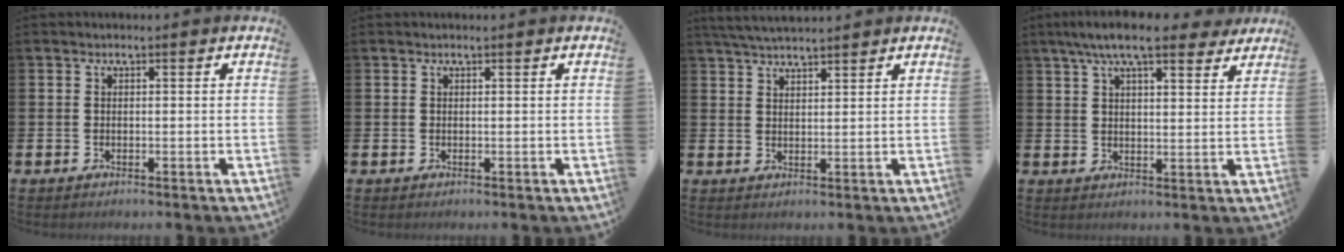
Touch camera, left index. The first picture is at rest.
{"total": 0.0}
{"total": 3.8, "force": [3.7, 0.3, 1.0], "torque": [-0.030, -0.010, 0.068]}
{"total": 8.4, "force": [7.0, 1.8, 4.2], "torque": [-0.094, -0.016, 0.126]}